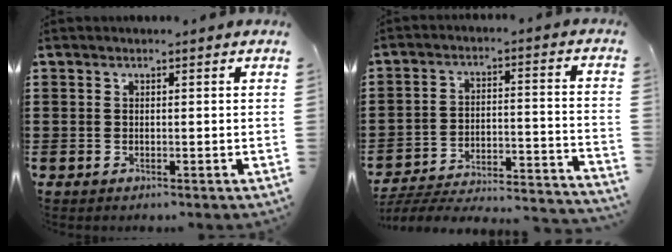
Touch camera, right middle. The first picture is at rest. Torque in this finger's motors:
{"motor_torque": [1.13, -1.01, 0.65, 0.15]}